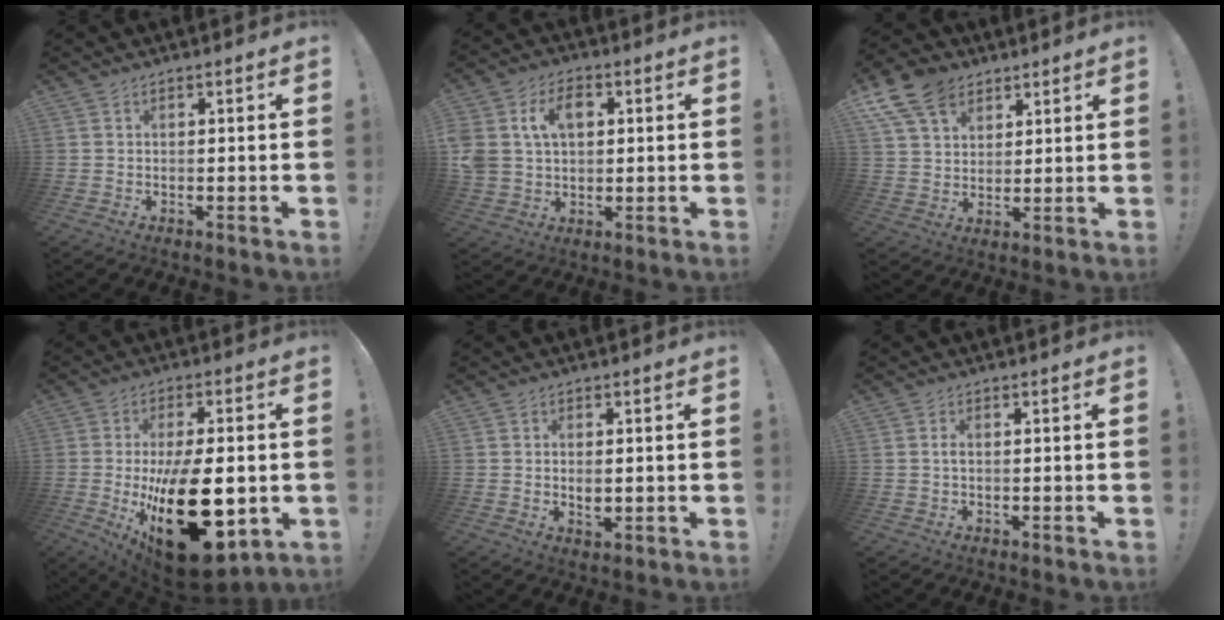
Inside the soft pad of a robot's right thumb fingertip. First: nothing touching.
{"total": 11.4, "force": [3.6, 8.5, 6.8], "torque": [-0.129, 0.001, 0.069]}
{"total": 12.7, "force": [7.2, 8.7, 5.9], "torque": [-0.104, -0.033, 0.145]}
{"total": 27.7, "force": [-4.3, 12.5, 24.4], "torque": [-0.397, -0.004, -0.048]}
{"total": 2.8, "force": [0.2, 1.7, 2.2], "torque": [-0.028, 0.000, 0.001]}
{"total": 0.9, "force": [-0.2, 0.3, 0.9], "torque": [-0.021, 0.004, -0.003]}